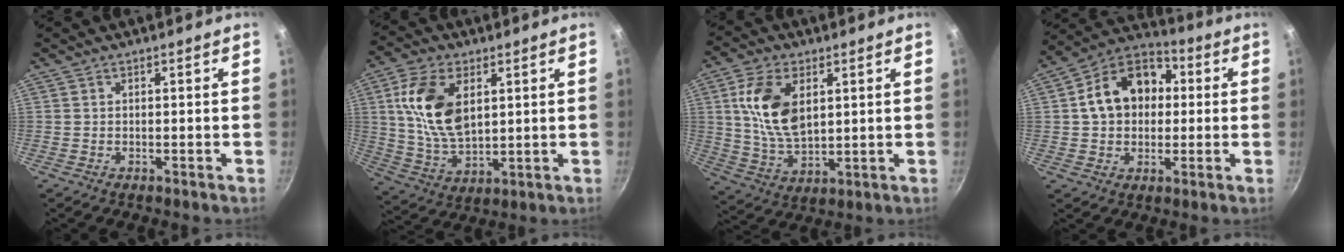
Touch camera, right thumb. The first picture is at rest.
{"total": 14.5, "force": [3.9, 8.4, 11.2], "torque": [-0.197, -0.016, 0.080]}
{"total": 13.3, "force": [3.4, 7.7, 10.2], "torque": [-0.179, -0.016, 0.072]}
{"total": 15.1, "force": [1.9, 11.5, 9.6], "torque": [-0.129, 0.032, 0.014]}